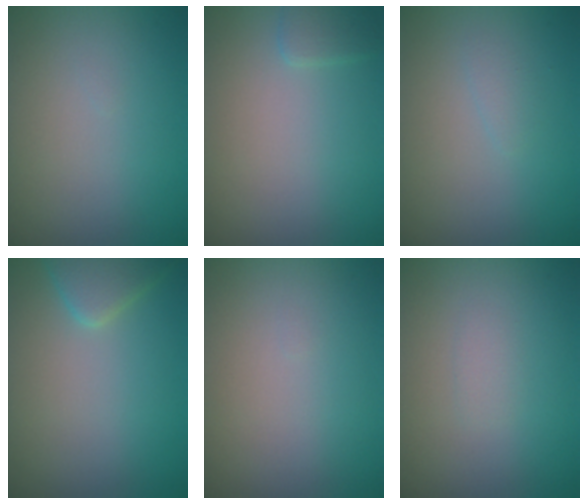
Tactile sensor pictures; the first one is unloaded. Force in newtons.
{"total": 1.2, "press": 1.2, "slide": 0.1}
{"total": 0.8, "press": 0.8, "slide": 0.0}
{"total": 2.4, "press": 2.4, "slide": 0.1}
{"total": 0.0}
{"total": 0.7, "press": 0.6, "slide": 0.2}